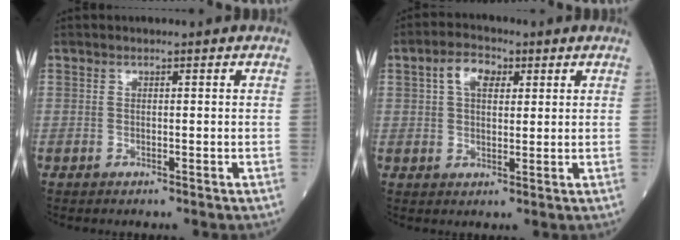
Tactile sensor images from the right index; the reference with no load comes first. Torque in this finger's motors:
{"motor_torque": [0.18, 0.15, 0.26, 0.04]}